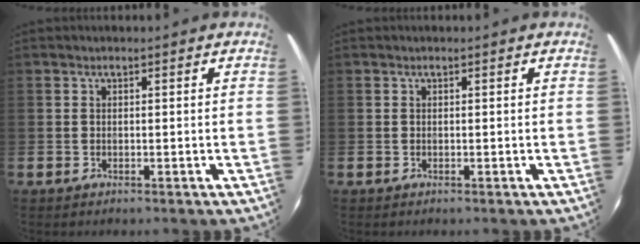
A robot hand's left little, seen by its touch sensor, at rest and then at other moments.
{"total": 0.0}